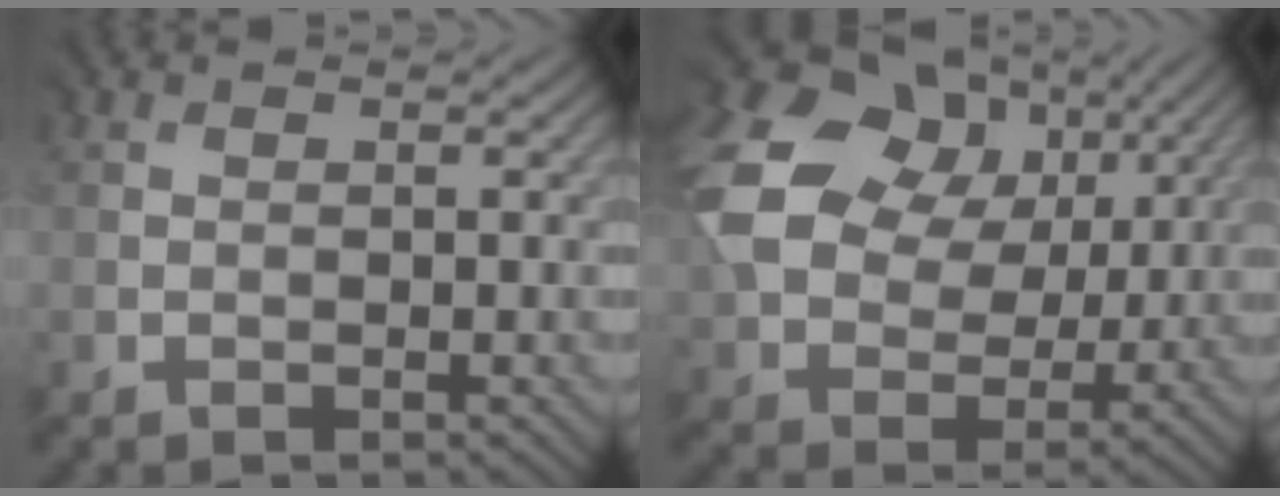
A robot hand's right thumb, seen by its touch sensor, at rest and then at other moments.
{"total": 16.7, "force": [6.4, 12.2, 9.3], "torque": [-0.234, 0.034, 0.123]}